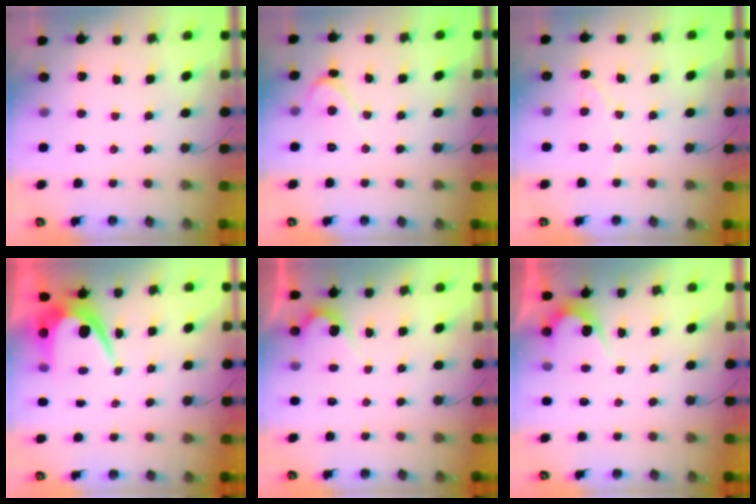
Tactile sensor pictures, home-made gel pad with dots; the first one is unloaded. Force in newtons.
{"total": 2.5, "press": 2.5, "slide": 0.2}
{"total": 2.2, "press": 2.2, "slide": 0.2}
{"total": 7.6, "press": 7.6, "slide": 0.4}
{"total": 3.3, "press": 3.3, "slide": 0.1}
{"total": 4.2, "press": 4.1, "slide": 0.3}